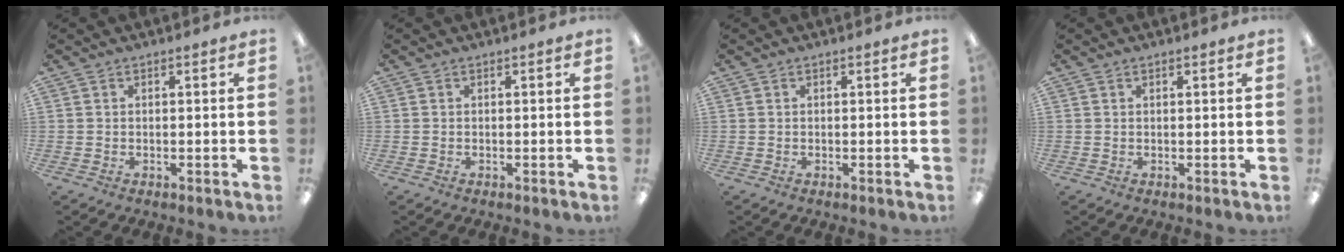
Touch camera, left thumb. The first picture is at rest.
{"total": 0.0}
{"total": 0.0}
{"total": 0.5, "force": [0.4, 0.1, 0.4], "torque": [-0.007, 0.002, 0.006]}